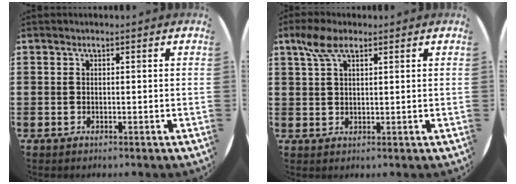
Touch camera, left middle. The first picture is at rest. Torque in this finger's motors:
{"motor_torque": [1.06, -0.94, 0.20, 0.13]}